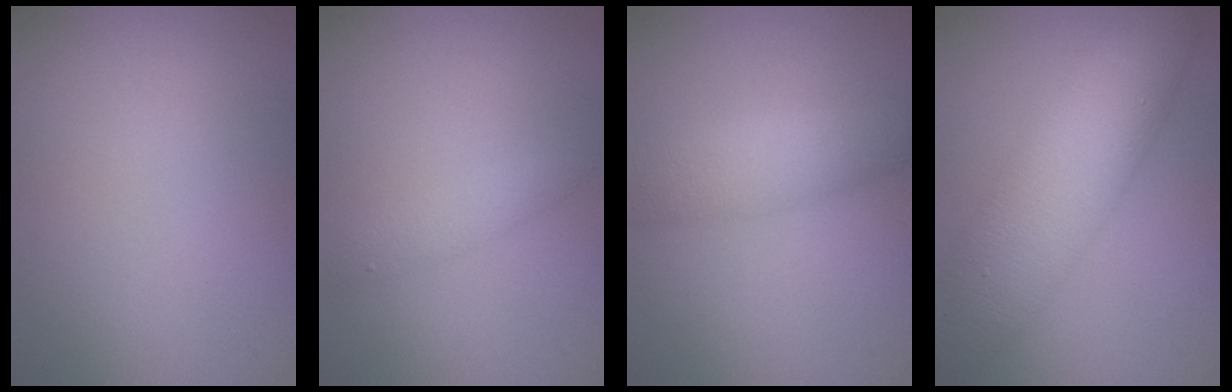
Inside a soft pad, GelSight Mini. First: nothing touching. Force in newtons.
{"total": 1.4, "press": 1.4, "slide": 0.0}
{"total": 3.6, "press": 3.6, "slide": 0.1}
{"total": 8.0, "press": 8.0, "slide": 0.4}